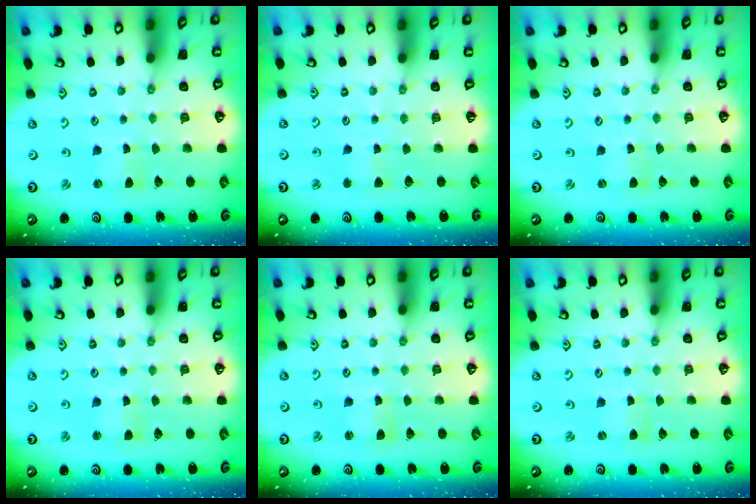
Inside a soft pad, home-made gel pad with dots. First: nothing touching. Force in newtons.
{"total": 2.5, "press": 2.5, "slide": 0.3}
{"total": 0.9, "press": 0.9, "slide": 0.0}
{"total": 1.7, "press": 1.7, "slide": 0.3}
{"total": 2.5, "press": 2.5, "slide": 0.3}
{"total": 0.9, "press": 0.9, "slide": 0.0}